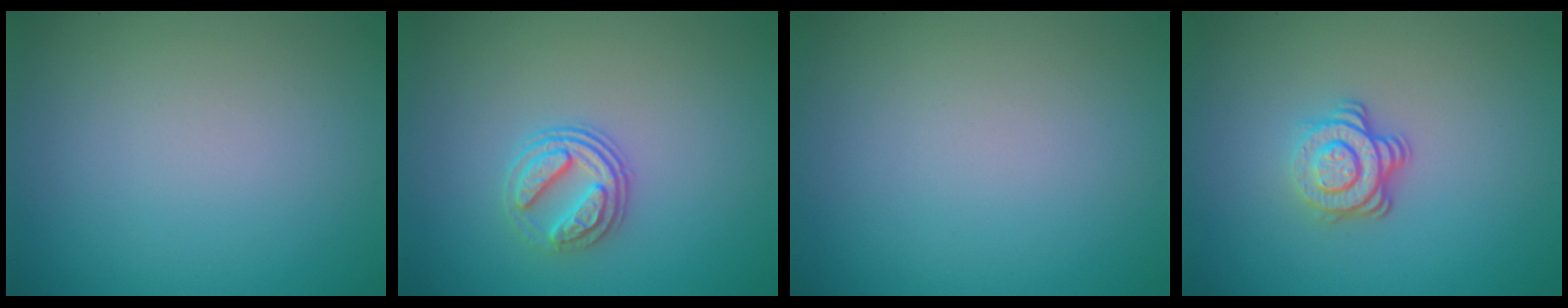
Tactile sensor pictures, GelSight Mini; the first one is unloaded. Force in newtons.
{"total": 2.9, "press": 2.6, "slide": 1.3}
{"total": 0.0}
{"total": 3.5, "press": 2.6, "slide": 2.4}